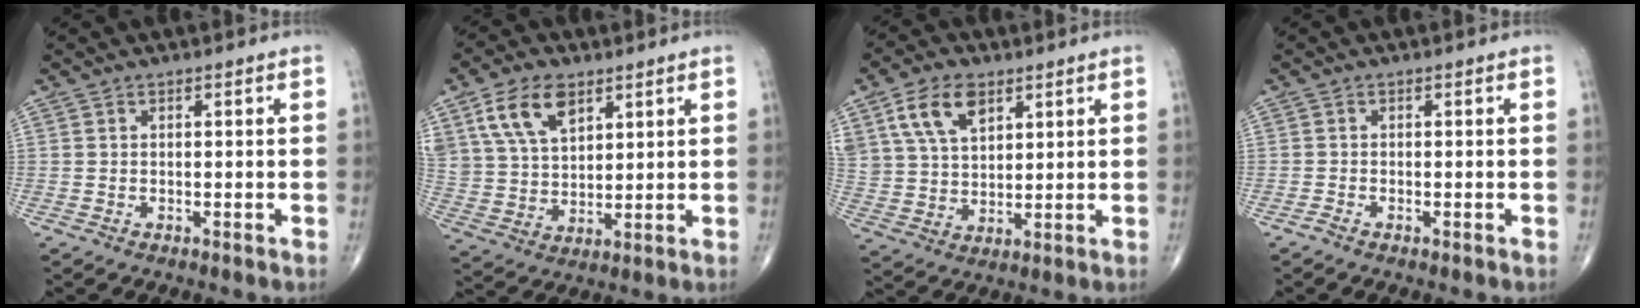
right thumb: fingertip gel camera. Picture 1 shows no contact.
{"total": 11.6, "force": [6.2, 6.8, 7.1], "torque": [-0.121, -0.018, 0.126]}
{"total": 10.8, "force": [5.6, 6.5, 6.6], "torque": [-0.111, -0.014, 0.112]}
{"total": 0.7, "force": [-0.6, 0.2, 0.4], "torque": [-0.015, 0.000, -0.013]}